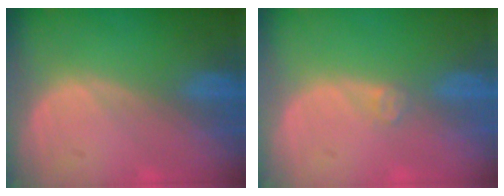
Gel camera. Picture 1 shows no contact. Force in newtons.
{"total": 1.3, "press": 1.1, "slide": 0.7}